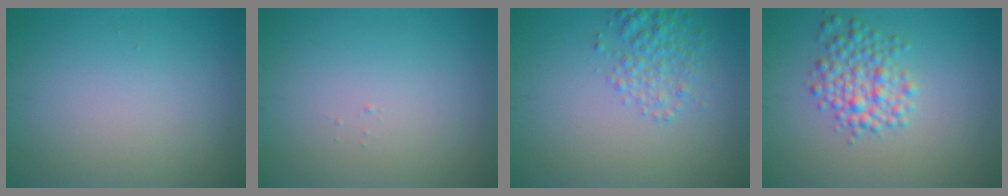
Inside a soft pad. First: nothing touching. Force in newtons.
{"total": 0.0}
{"total": 2.6, "press": 2.6, "slide": 0.1}
{"total": 3.6, "press": 3.6, "slide": 0.0}